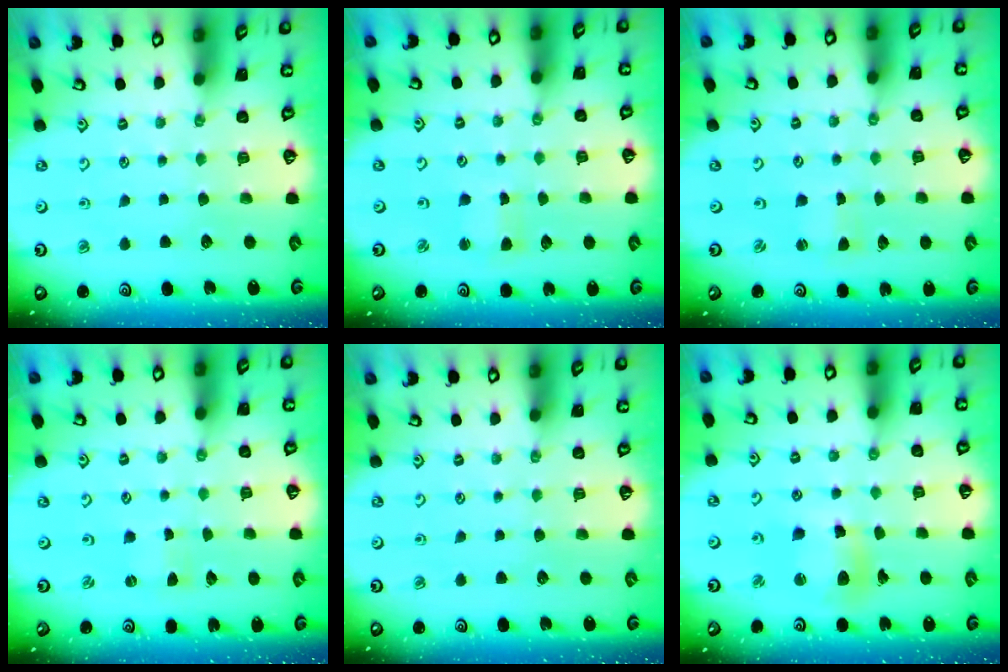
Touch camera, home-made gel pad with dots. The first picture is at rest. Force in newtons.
{"total": 1.7, "press": 1.6, "slide": 0.2}
{"total": 0.9, "press": 0.9, "slide": 0.0}
{"total": 0.0}
{"total": 0.0}
{"total": 11.2, "press": 11.2, "slide": 1.3}